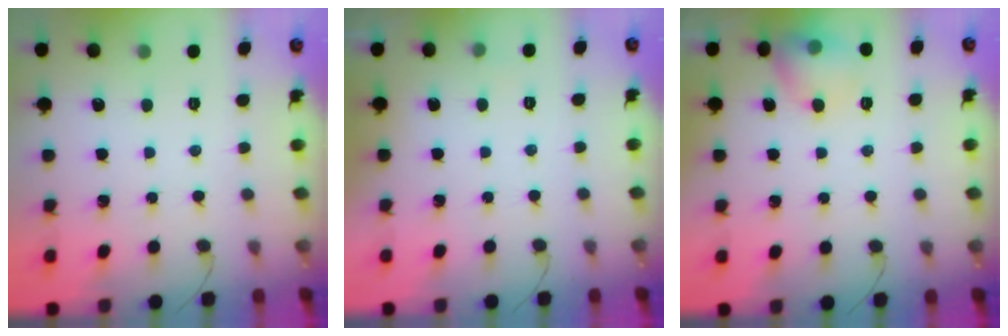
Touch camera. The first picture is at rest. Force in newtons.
{"total": 6.6, "press": 1.7, "slide": 6.4}
{"total": 9.3, "press": 9.1, "slide": 1.9}